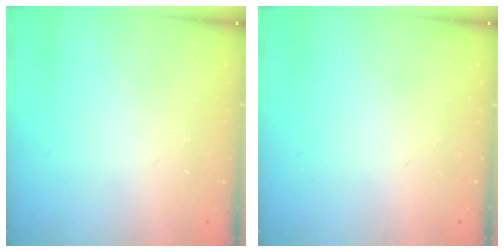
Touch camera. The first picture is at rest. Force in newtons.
{"total": 0.0}